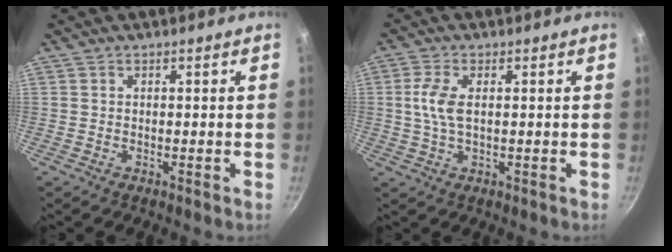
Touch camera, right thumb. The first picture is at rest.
{"total": 5.3, "force": [0.6, 2.5, 4.6], "torque": [-0.104, 0.005, 0.009]}